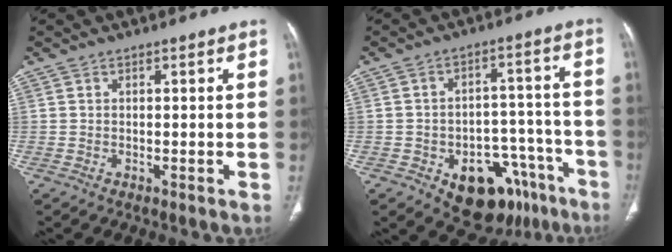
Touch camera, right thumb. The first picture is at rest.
{"total": 16.2, "force": [-8.8, 10.1, 9.2], "torque": [-0.075, 0.068, -0.112]}